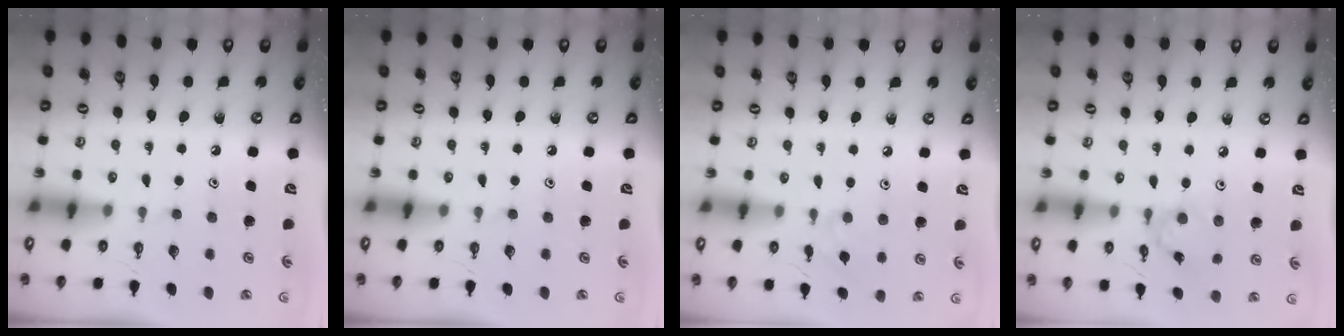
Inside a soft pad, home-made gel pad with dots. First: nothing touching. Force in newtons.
{"total": 0.0}
{"total": 2.1, "press": 2.1, "slide": 0.4}
{"total": 2.4, "press": 2.4, "slide": 0.2}